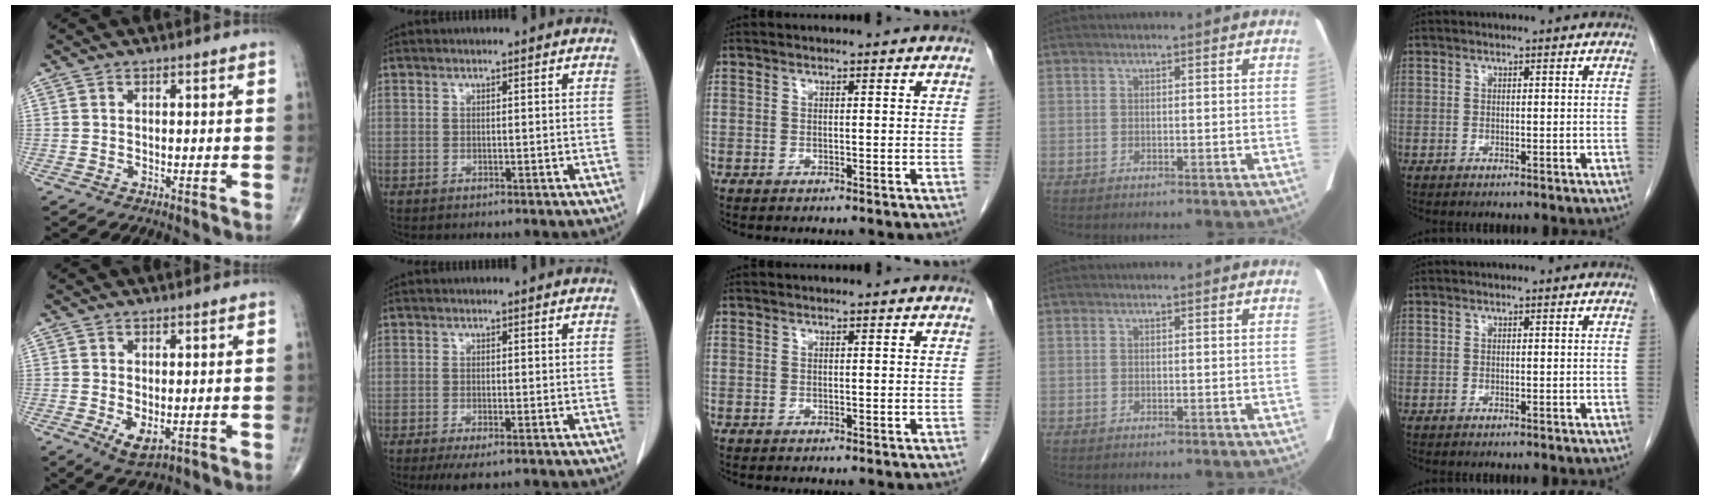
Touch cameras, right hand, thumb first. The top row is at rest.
{"thumb": {"total": 3.9, "force": [-0.6, 1.9, 3.4], "torque": [-0.054, -0.012, 0.001]}, "index": {"total": 3.6, "force": [-2.5, 0.7, 2.5], "torque": [-0.040, -0.009, -0.038]}}